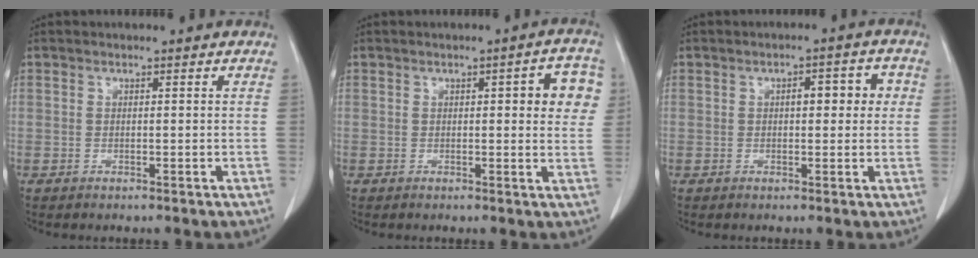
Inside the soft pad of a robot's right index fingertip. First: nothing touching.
{"total": 6.0, "force": [1.4, 1.7, 5.6], "torque": [-0.054, 0.008, 0.009]}
{"total": 4.6, "force": [0.8, 1.8, 4.2], "torque": [-0.055, 0.020, 0.008]}